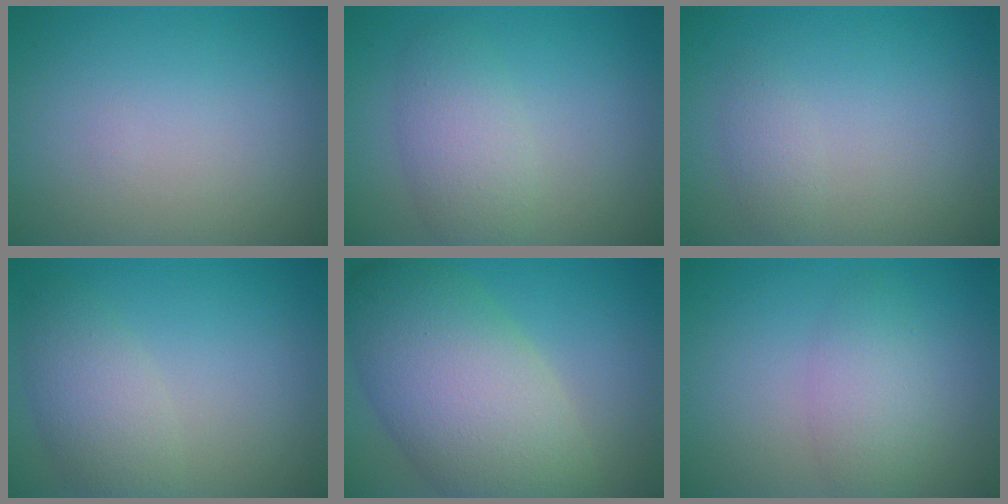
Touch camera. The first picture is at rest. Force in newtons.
{"total": 3.5, "press": 3.5, "slide": 0.2}
{"total": 1.2, "press": 1.2, "slide": 0.0}
{"total": 3.6, "press": 3.6, "slide": 0.2}
{"total": 11.1, "press": 11.1, "slide": 0.7}
{"total": 3.0, "press": 3.0, "slide": 0.1}